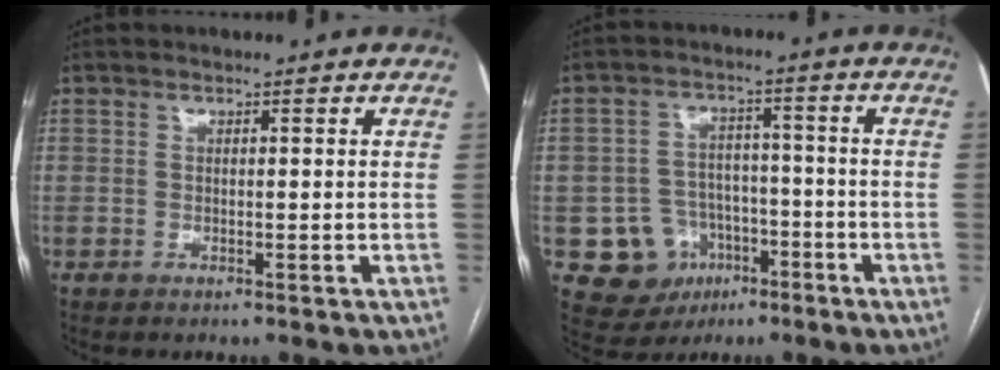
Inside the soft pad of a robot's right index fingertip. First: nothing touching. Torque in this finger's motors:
{"motor_torque": [0.44, -0.42, -0.09, -0.07]}